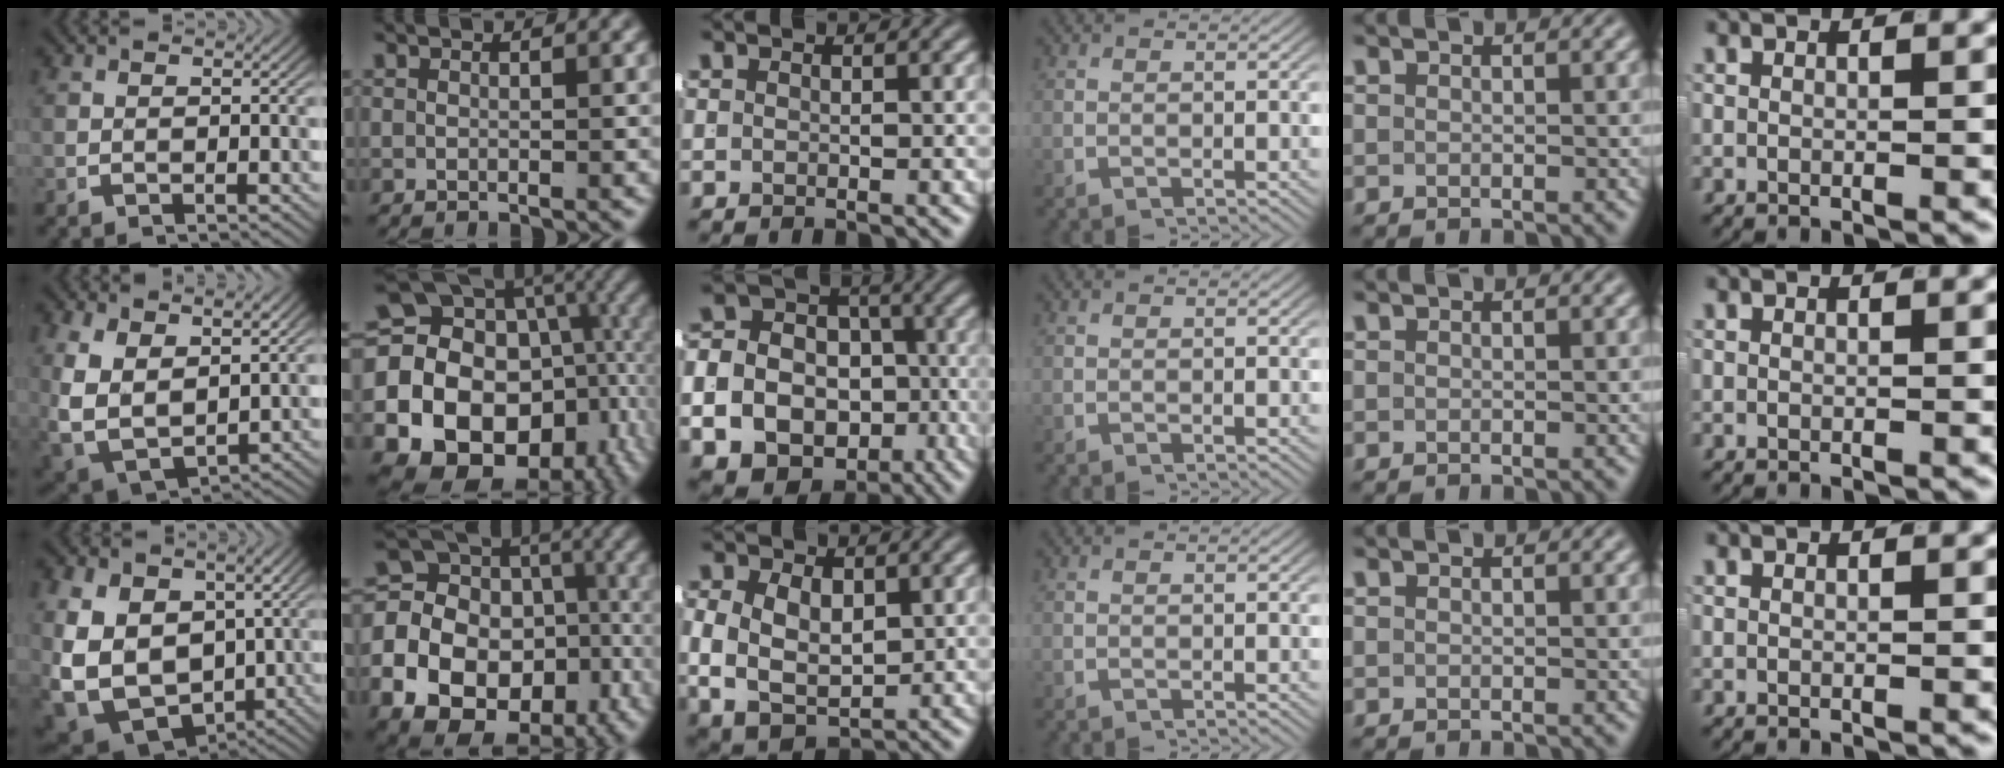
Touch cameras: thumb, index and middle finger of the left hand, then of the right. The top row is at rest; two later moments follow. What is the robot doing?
{"motion": "lift_and_place", "object": "shirt"}